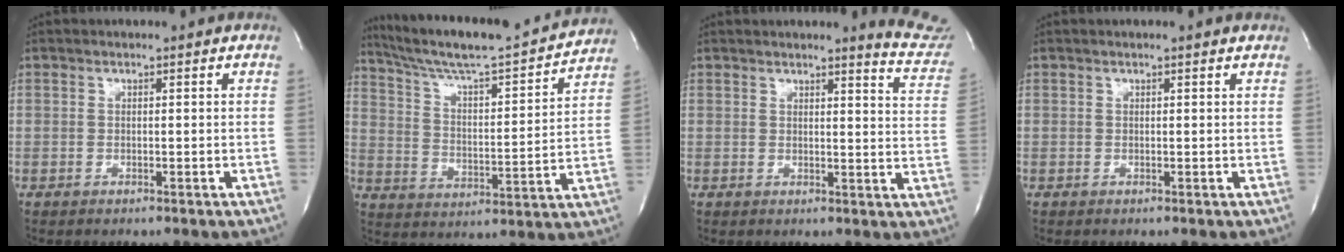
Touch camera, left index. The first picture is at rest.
{"total": 20.5, "force": [18.8, 0.9, 8.3], "torque": [-0.143, -0.014, 0.279]}
{"total": 8.8, "force": [8.6, -0.2, 1.7], "torque": [-0.005, -0.079, 0.066]}
{"total": 0.9, "force": [0.8, 0.0, 0.4], "torque": [-0.013, 0.003, 0.007]}